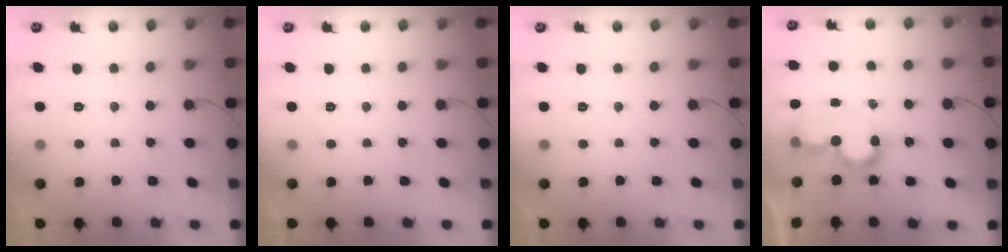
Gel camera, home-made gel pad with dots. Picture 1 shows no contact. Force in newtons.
{"total": 1.8, "press": 1.8, "slide": 0.1}
{"total": 0.0}
{"total": 9.8, "press": 9.4, "slide": 2.9}